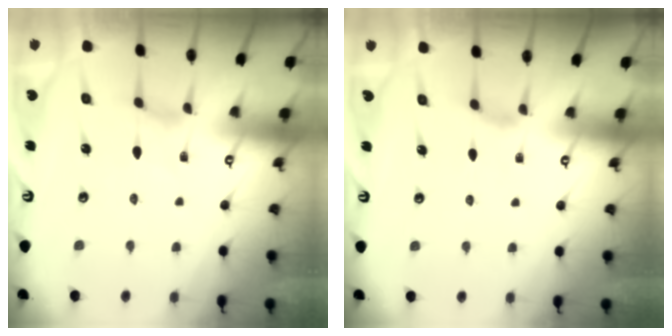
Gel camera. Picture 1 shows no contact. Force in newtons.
{"total": 1.0, "press": 1.0, "slide": 0.3}